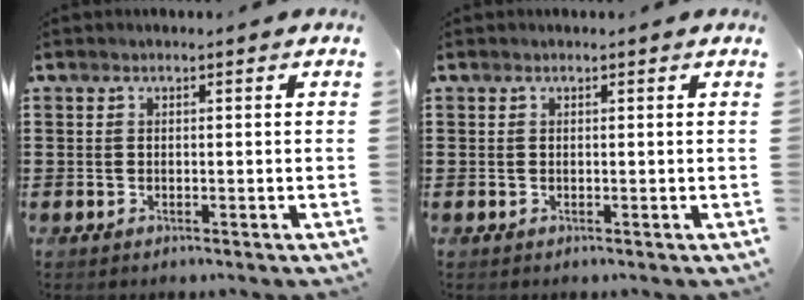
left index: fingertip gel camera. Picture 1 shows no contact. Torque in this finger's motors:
{"motor_torque": [0.04, 0.01, -0.02, -0.01]}